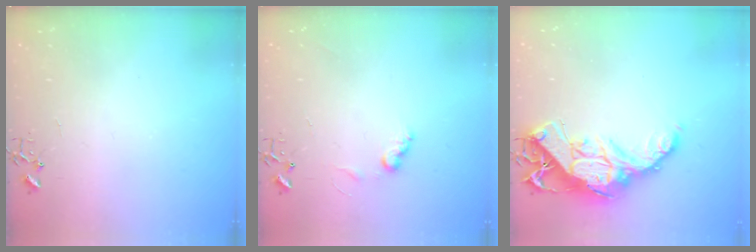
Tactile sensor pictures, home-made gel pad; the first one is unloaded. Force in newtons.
{"total": 6.1, "press": 6.1, "slide": 0.3}
{"total": 17.2, "press": 17.1, "slide": 1.6}